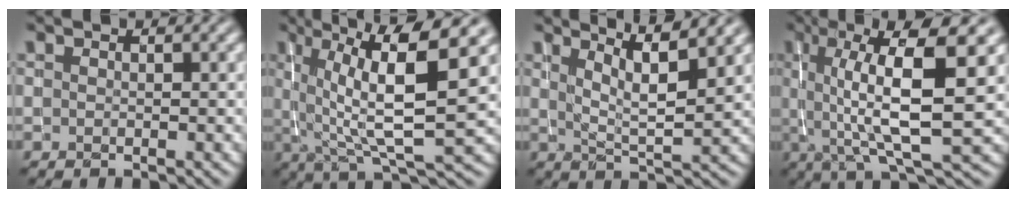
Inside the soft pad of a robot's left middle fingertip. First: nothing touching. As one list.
[{"total": 10.5, "force": [3.1, 2.4, 9.7], "torque": [-0.161, 0.008, 0.058]}, {"total": 5.2, "force": [3.4, 1.0, 3.9], "torque": [-0.056, 0.005, 0.044]}, {"total": 10.3, "force": [2.2, 2.3, 9.7], "torque": [-0.151, 0.006, 0.045]}]